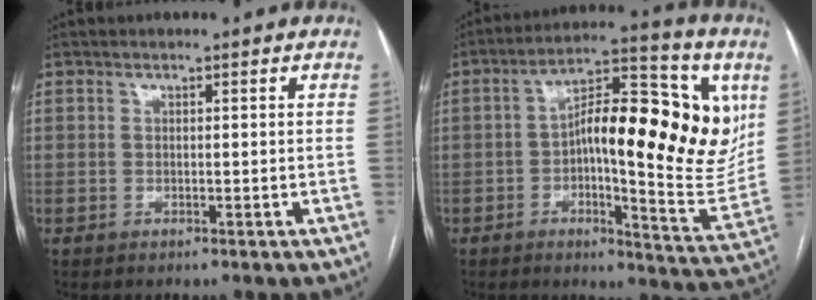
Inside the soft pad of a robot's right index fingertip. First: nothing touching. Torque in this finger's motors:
{"motor_torque": [1.73, 0.41, 1.05, 0.20]}